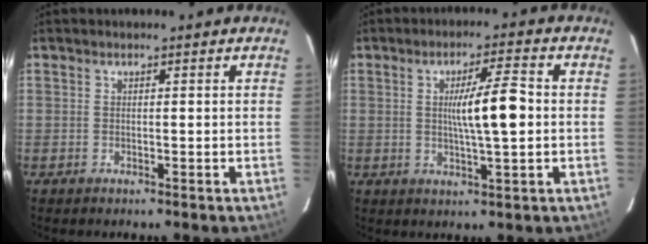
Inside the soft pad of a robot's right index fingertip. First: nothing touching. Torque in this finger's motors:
{"motor_torque": [0.71, -0.40, 0.24, 0.11]}